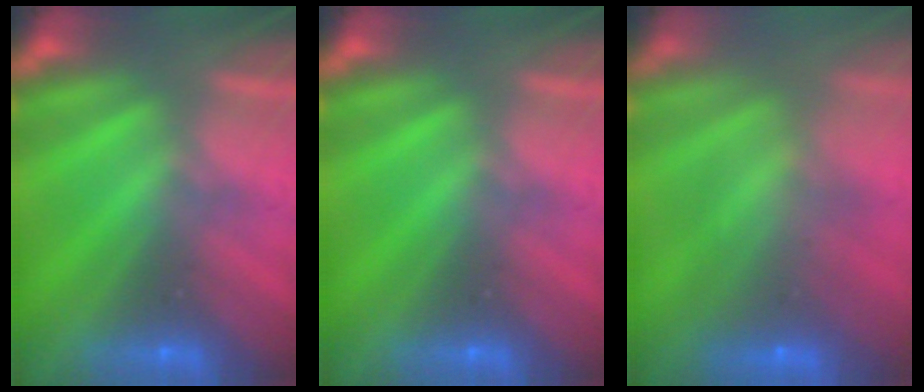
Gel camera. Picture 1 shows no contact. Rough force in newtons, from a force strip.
{"total": 0.0}
{"total": 5.6}